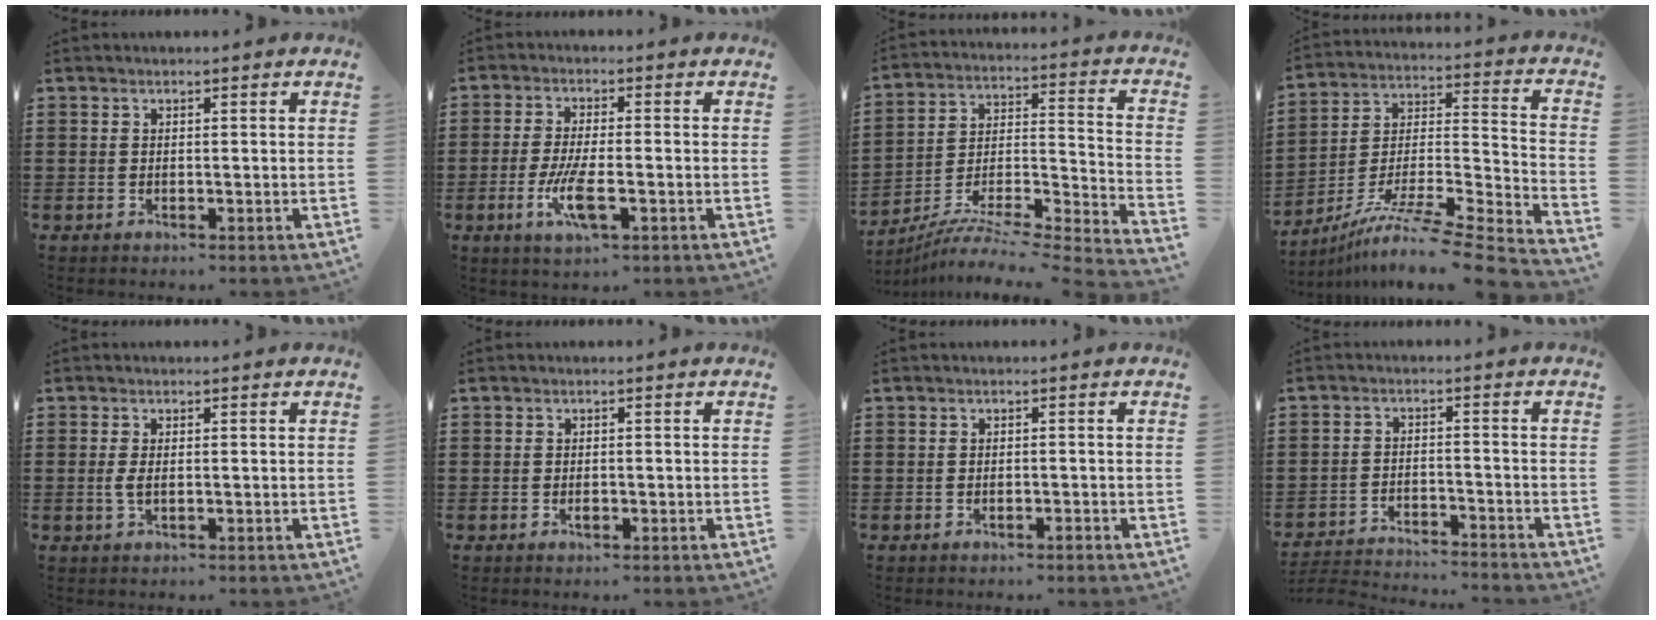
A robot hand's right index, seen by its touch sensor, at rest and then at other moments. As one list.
[{"total": 6.4, "force": [-2.2, 1.7, 5.8], "torque": [-0.126, -0.016, -0.043]}, {"total": 6.2, "force": [-5.5, 0.3, 2.8], "torque": [-0.047, -0.008, -0.116]}, {"total": 8.5, "force": [-6.6, 0.0, 5.3], "torque": [-0.092, -0.005, -0.136]}, {"total": 1.7, "force": [-0.1, 0.6, 1.6], "torque": [-0.037, -0.001, -0.005]}, {"total": 1.0, "force": [-0.3, 0.4, 0.8], "torque": [-0.015, -0.004, -0.005]}, {"total": 0.8, "force": [-0.5, 0.2, 0.6], "torque": [-0.013, -0.005, -0.009]}, {"total": 3.6, "force": [-3.5, 0.1, 0.2], "torque": [-0.016, 0.001, -0.079]}]